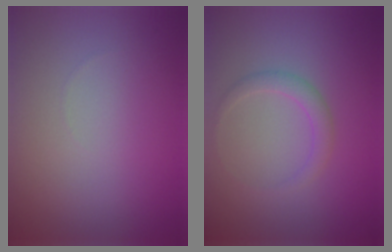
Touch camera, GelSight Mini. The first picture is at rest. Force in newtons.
{"total": 1.5, "press": 1.5, "slide": 0.1}